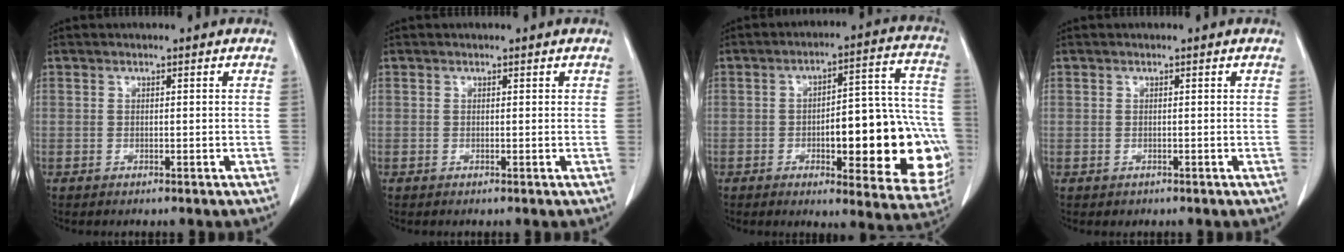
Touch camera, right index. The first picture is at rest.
{"total": 0.0}
{"total": 21.1, "force": [-4.6, 6.4, 19.6], "torque": [-0.168, 0.039, -0.040]}
{"total": 0.8, "force": [-0.2, 0.7, 0.0], "torque": [0.001, 0.006, -0.004]}